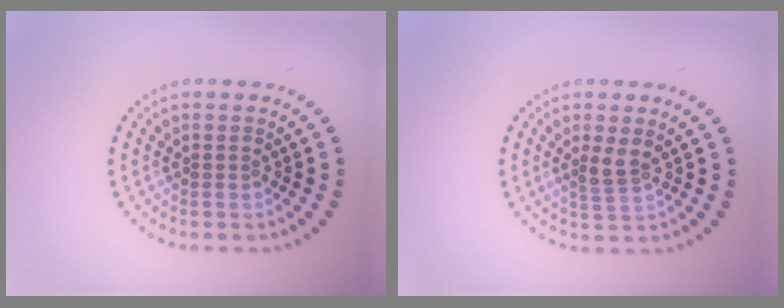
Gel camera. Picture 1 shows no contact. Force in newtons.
{"total": 1.7, "press": 1.4, "slide": 1.0}